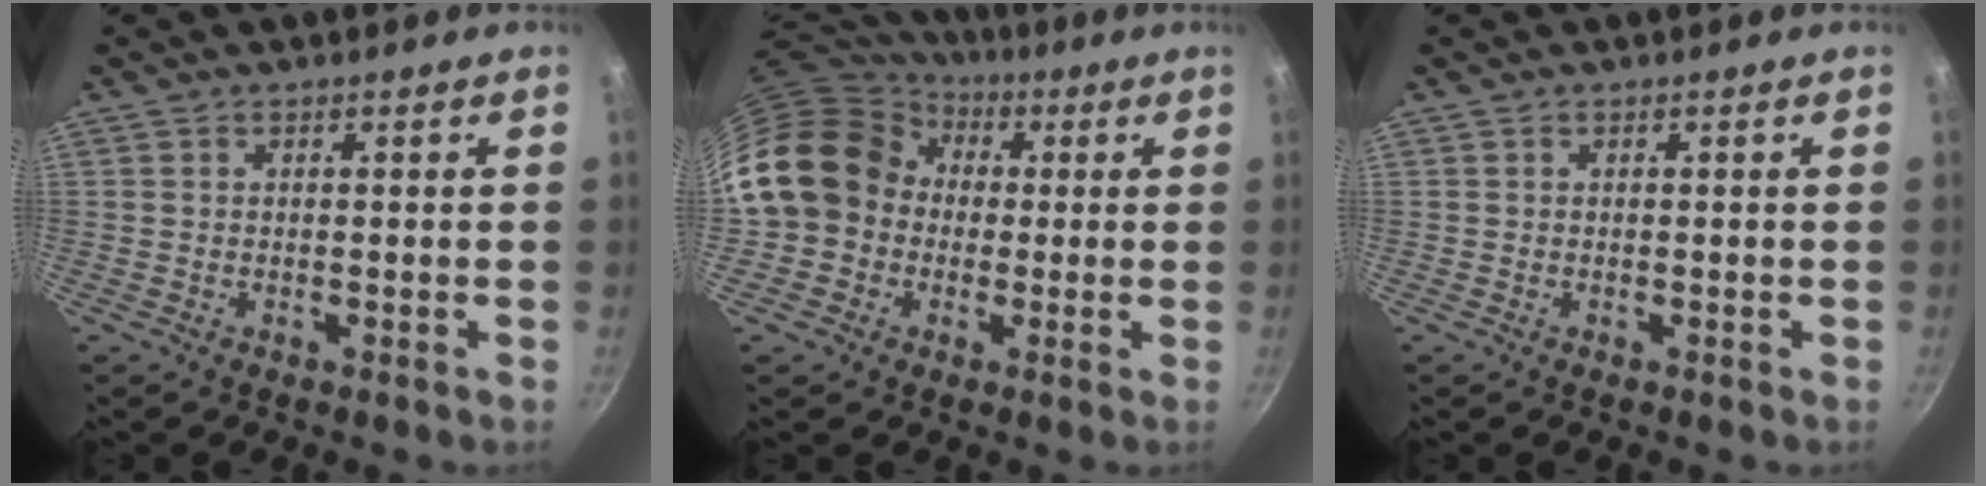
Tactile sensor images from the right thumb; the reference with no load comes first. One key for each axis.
{"total": 16.8, "fx": 0.2, "fy": 14.6, "fz": 8.4, "tx": -0.126, "ty": 0.050, "tz": -0.009}
{"total": 0.0}